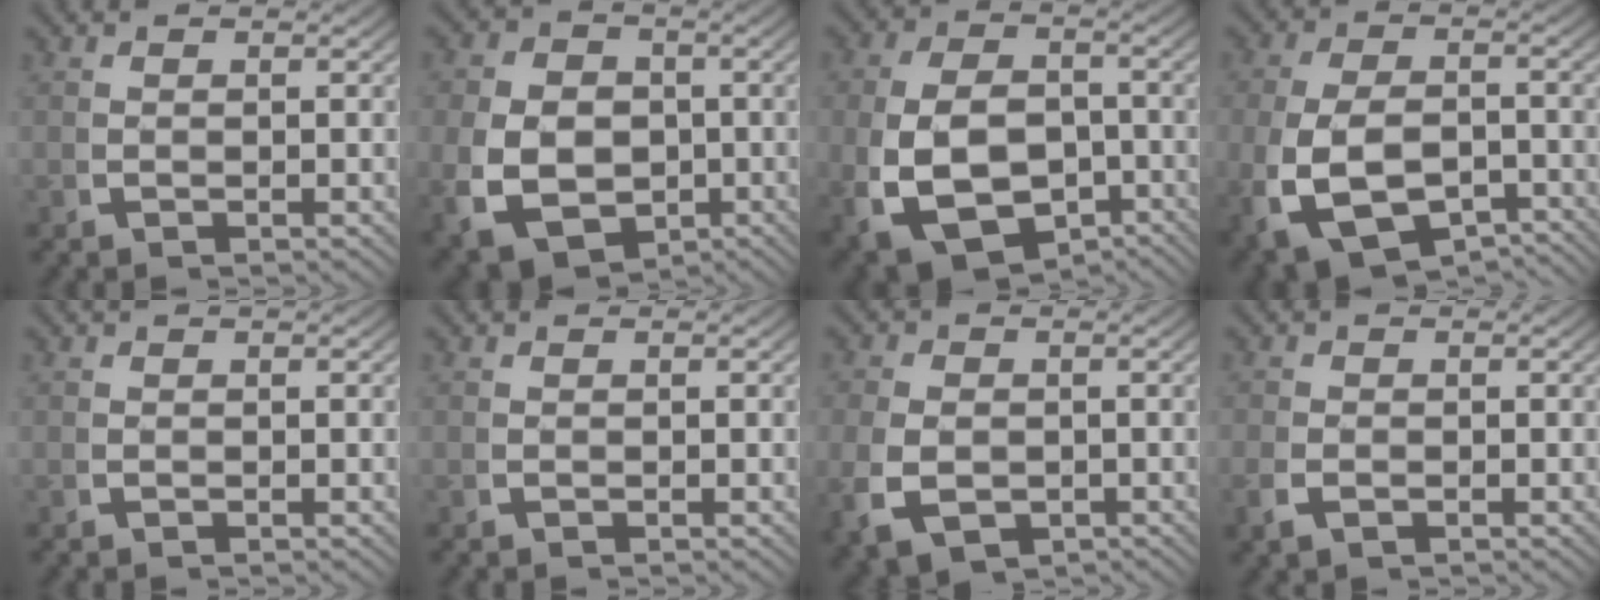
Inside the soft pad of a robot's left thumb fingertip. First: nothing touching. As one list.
[{"total": 11.1, "force": [-2.3, 8.9, 6.2], "torque": [-0.138, -0.061, -0.008]}, {"total": 12.8, "force": [-3.6, 9.2, 8.1], "torque": [-0.168, -0.068, -0.026]}, {"total": 10.4, "force": [-3.6, 6.8, 7.1], "torque": [-0.163, -0.059, -0.024]}, {"total": 0.0}, {"total": 0.0}, {"total": 5.3, "force": [-1.3, 3.9, 3.3], "torque": [-0.081, -0.029, -0.004]}, {"total": 1.1, "force": [-0.5, 0.8, 0.6], "torque": [-0.018, -0.006, -0.006]}]